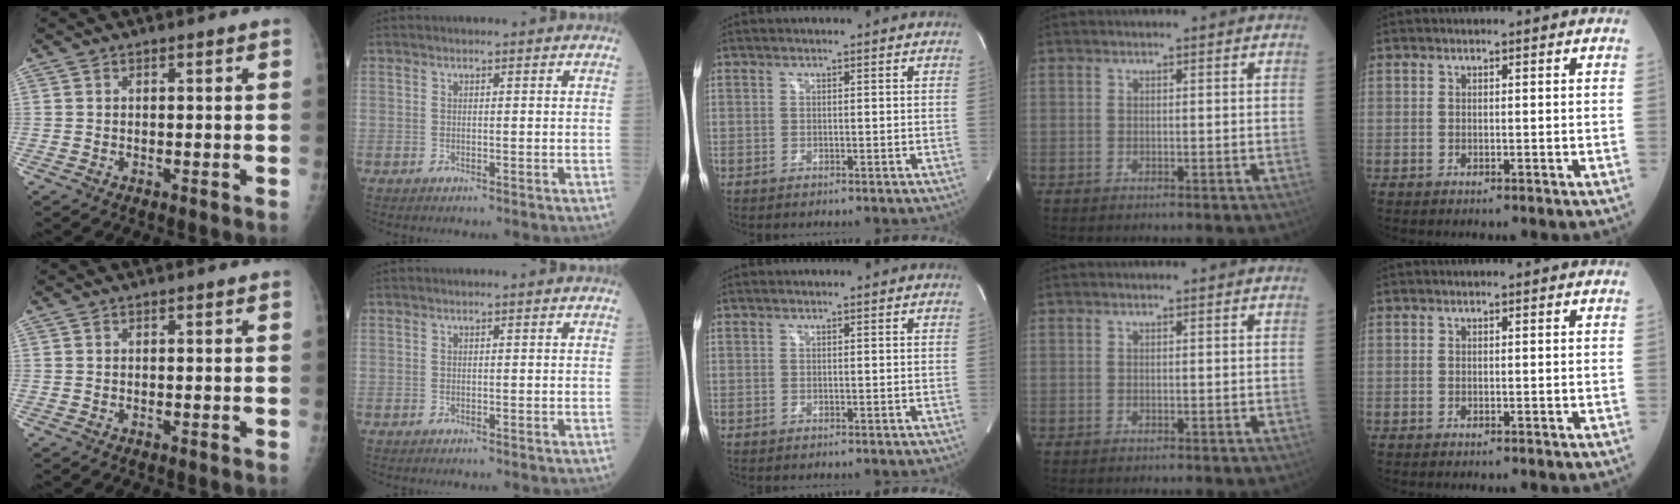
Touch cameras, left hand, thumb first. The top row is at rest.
{}